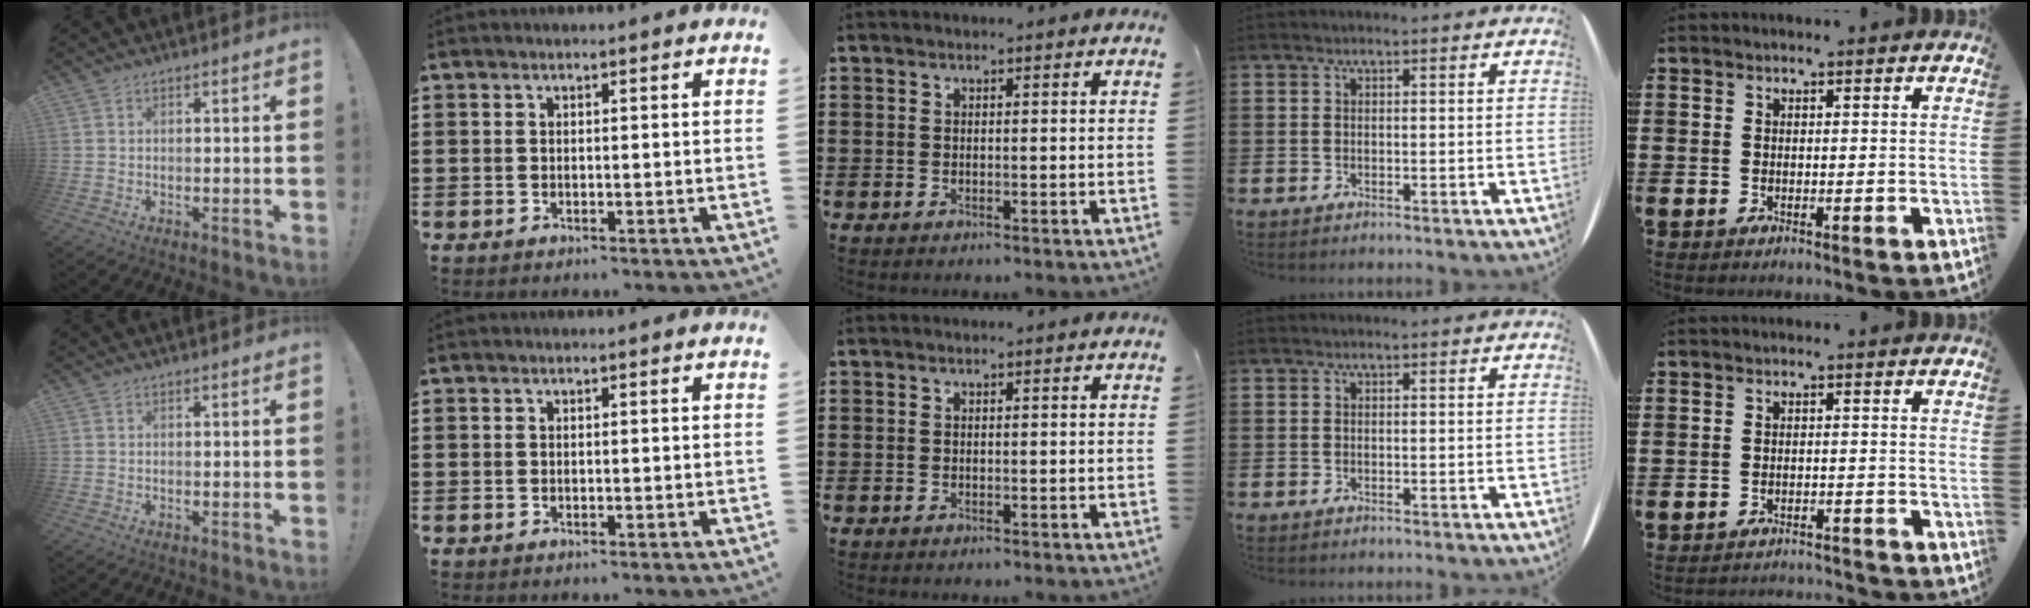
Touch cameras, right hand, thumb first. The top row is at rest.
{"little": {"total": 1.9, "force": [-1.9, -0.1, -0.2], "torque": [-0.002, 0.003, -0.042]}}